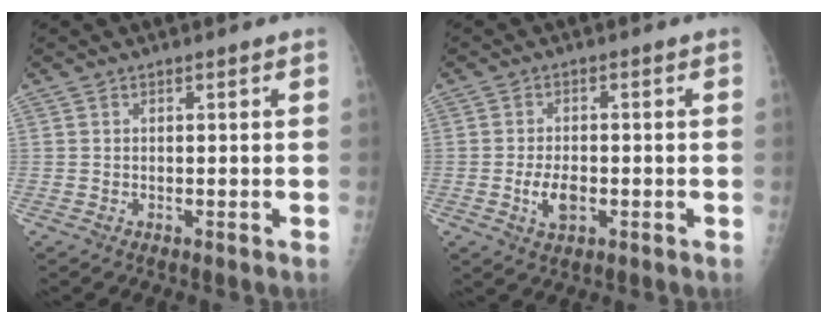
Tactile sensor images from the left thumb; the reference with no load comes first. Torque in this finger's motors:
{"motor_torque": [-0.07, 0.14, 0.16, 0.03, 0.01]}